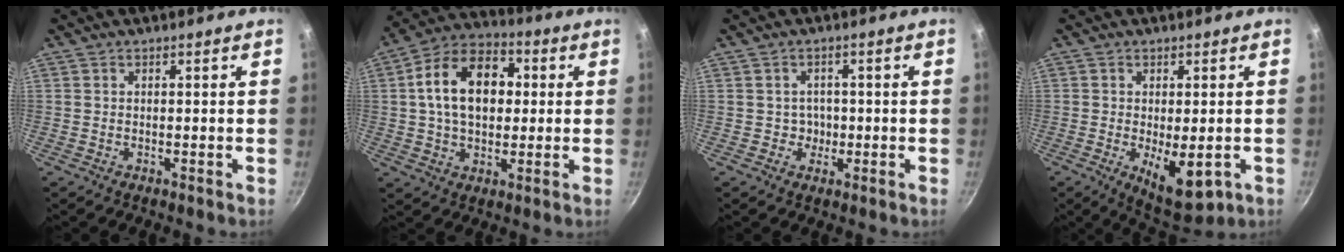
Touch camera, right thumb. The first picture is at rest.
{"total": 15.9, "force": [2.2, 10.7, 11.5], "torque": [-0.159, 0.024, 0.023]}
{"total": 2.4, "force": [-0.3, 2.3, 0.5], "torque": [0.015, 0.002, -0.005]}
{"total": 9.1, "force": [-2.3, 3.9, 7.9], "torque": [-0.104, -0.009, -0.017]}